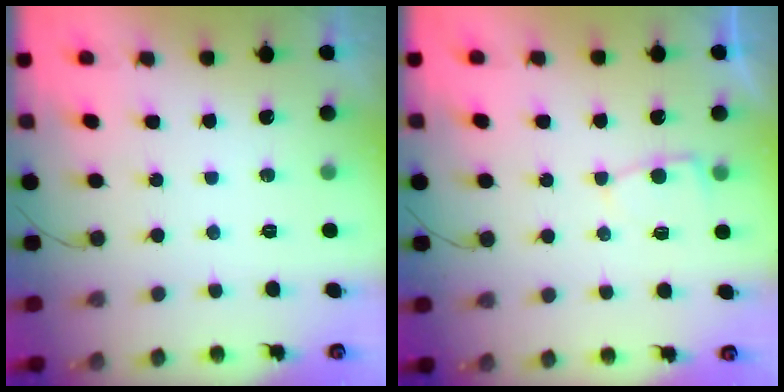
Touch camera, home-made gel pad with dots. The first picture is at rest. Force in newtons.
{"total": 3.9, "press": 3.9, "slide": 0.4}